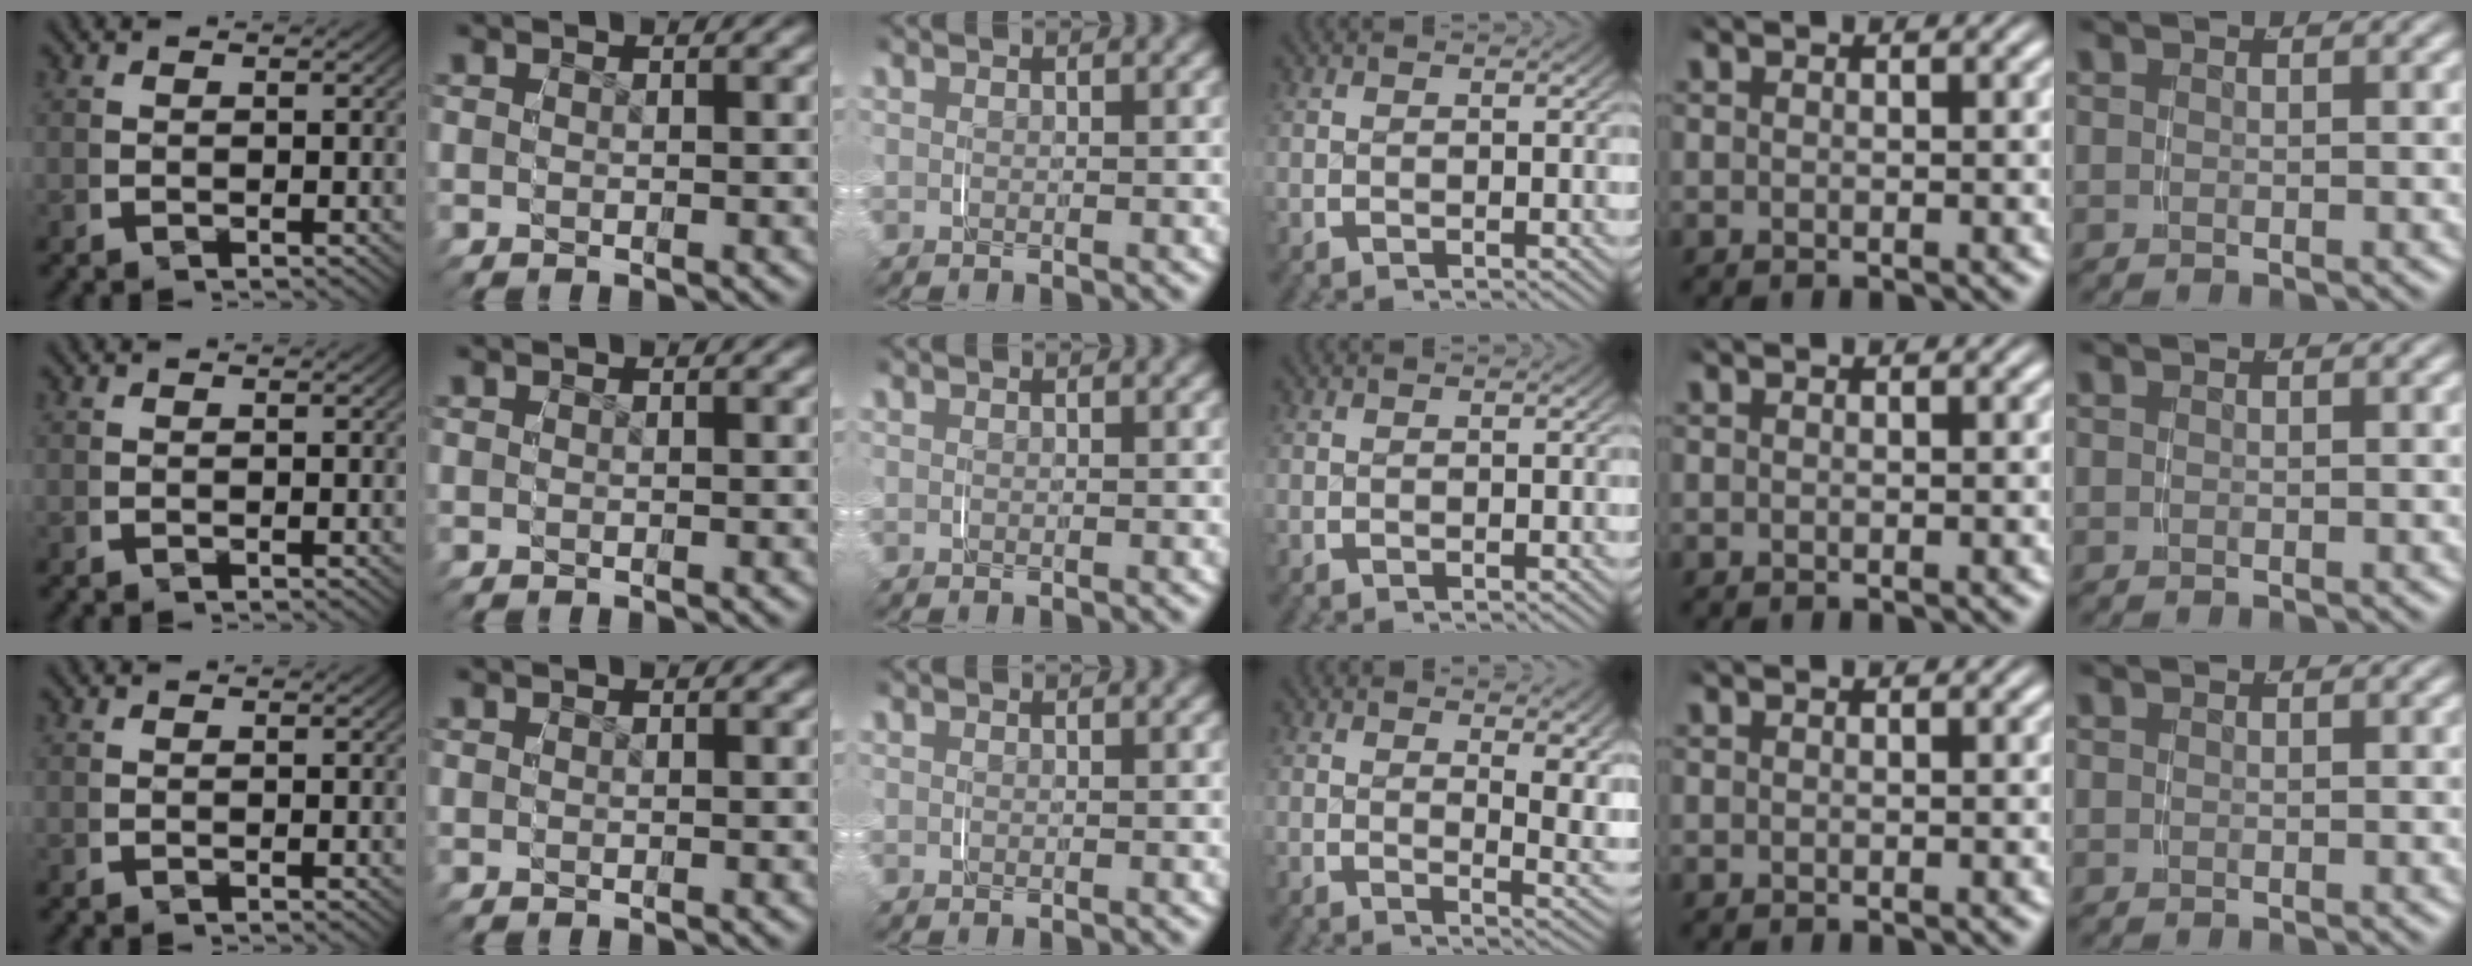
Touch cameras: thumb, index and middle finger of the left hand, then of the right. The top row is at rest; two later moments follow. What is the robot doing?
{"motion": "grasp_and_lifting", "object": "jewelry box"}